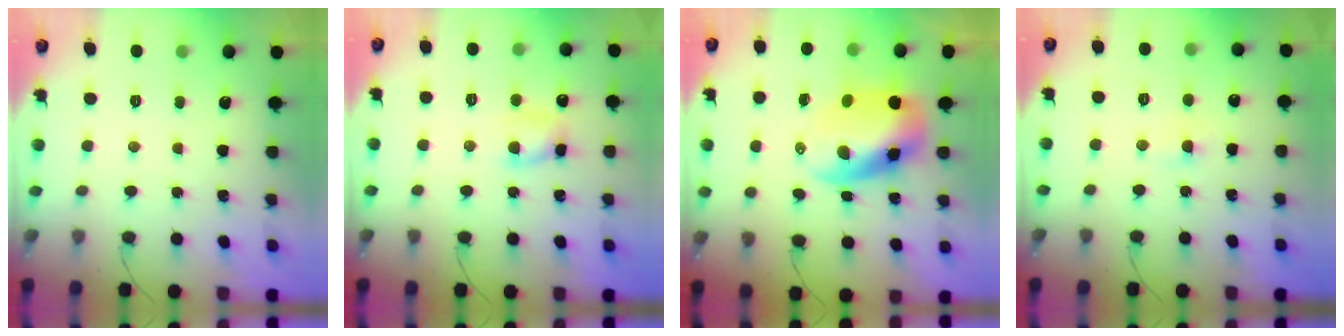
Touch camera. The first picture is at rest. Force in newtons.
{"total": 5.7, "press": 5.7, "slide": 0.2}
{"total": 10.0, "press": 9.7, "slide": 2.5}
{"total": 1.9, "press": 1.7, "slide": 0.9}